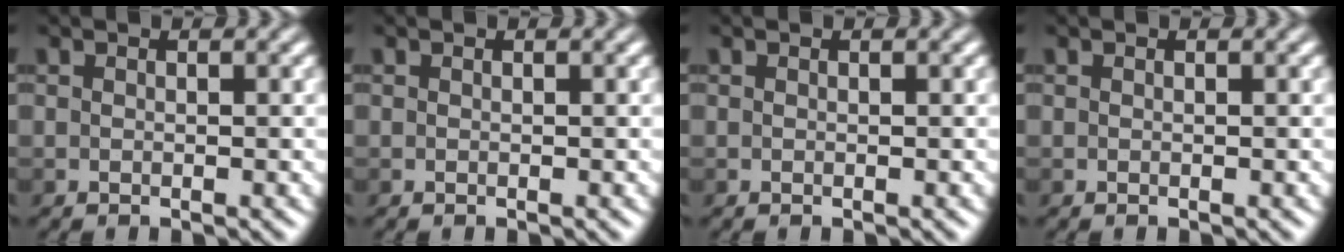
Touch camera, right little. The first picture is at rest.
{"total": 0.0}
{"total": 0.0}
{"total": 0.0}